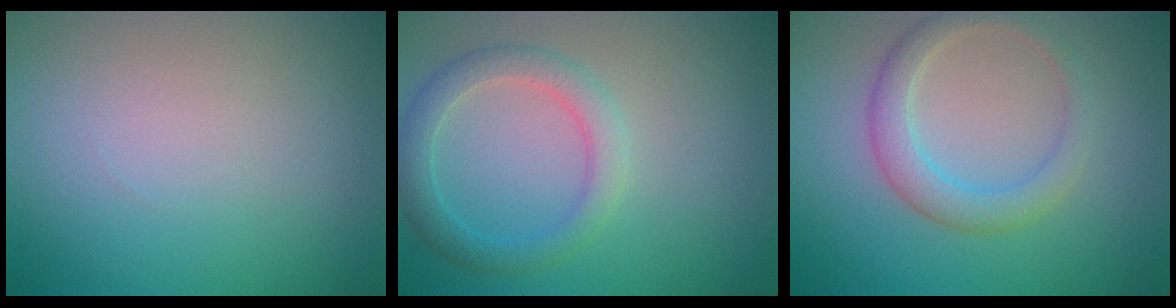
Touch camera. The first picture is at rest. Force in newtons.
{"total": 2.9, "press": 2.9, "slide": 0.1}
{"total": 2.9, "press": 2.9, "slide": 0.2}